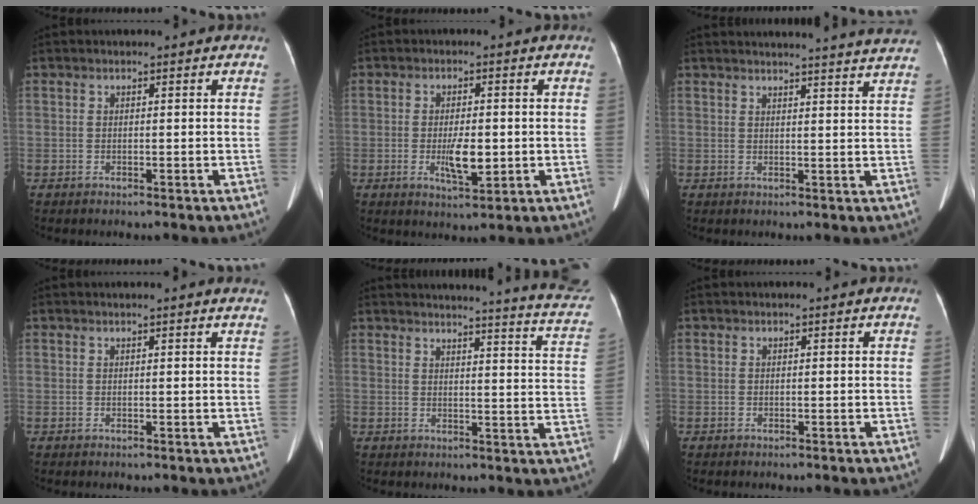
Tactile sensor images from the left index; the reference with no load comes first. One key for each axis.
{"total": 5.1, "fx": -1.0, "fy": 1.6, "fz": 4.7, "tx": -0.091, "ty": -0.009, "tz": -0.012}
{"total": 18.1, "fx": 17.5, "fy": -0.1, "fz": 4.7, "tx": -0.059, "ty": -0.038, "tz": 0.195}
{"total": 3.7, "fx": 3.4, "fy": -0.3, "fz": 1.4, "tx": -0.017, "ty": 0.009, "tz": 0.029}
{"total": 19.6, "fx": 18.7, "fy": 0.2, "fz": 5.9, "tx": -0.068, "ty": -0.096, "tz": 0.187}
{"total": 0.0}